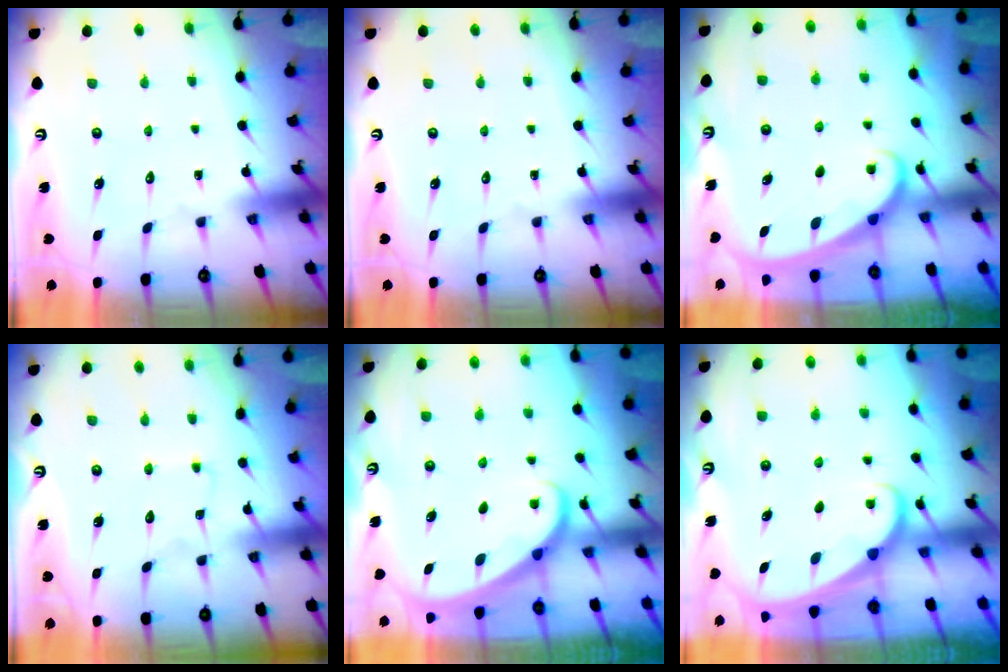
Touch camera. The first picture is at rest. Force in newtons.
{"total": 0.0}
{"total": 2.3, "press": 2.2, "slide": 0.3}
{"total": 1.8, "press": 1.8, "slide": 0.1}
{"total": 2.3, "press": 2.3, "slide": 0.1}
{"total": 1.6, "press": 1.6, "slide": 0.1}